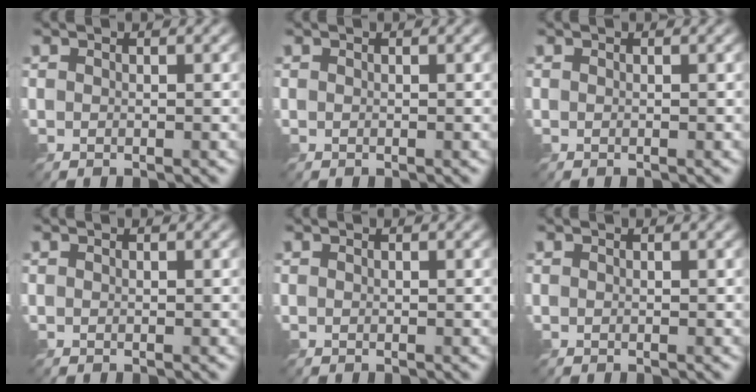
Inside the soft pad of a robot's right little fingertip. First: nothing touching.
{"total": 0.0}
{"total": 0.0}
{"total": 0.0}
{"total": 0.0}
{"total": 0.0}